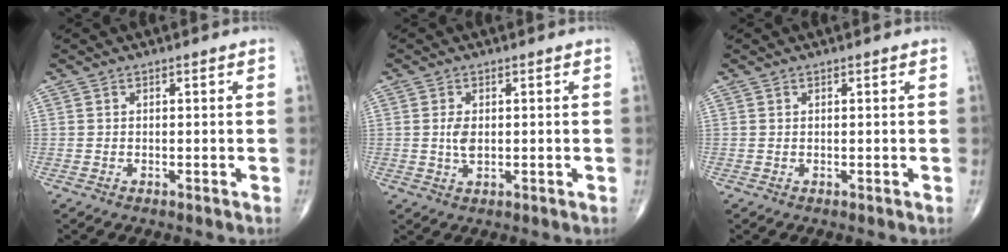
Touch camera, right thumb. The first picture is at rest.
{"total": 3.0, "force": [0.1, 1.7, 2.5], "torque": [-0.047, -0.003, 0.002]}
{"total": 0.0}